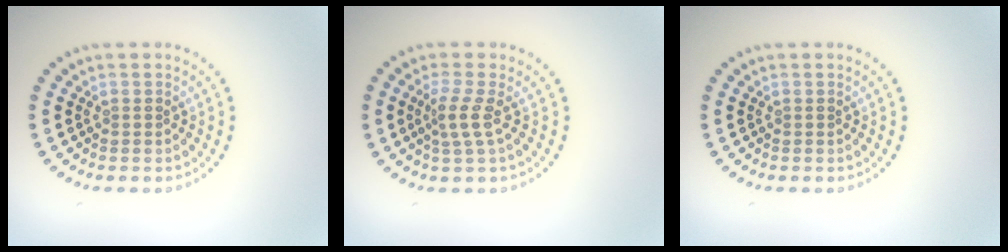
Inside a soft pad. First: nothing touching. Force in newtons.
{"total": 2.2, "press": 1.6, "slide": 1.6}
{"total": 0.0}